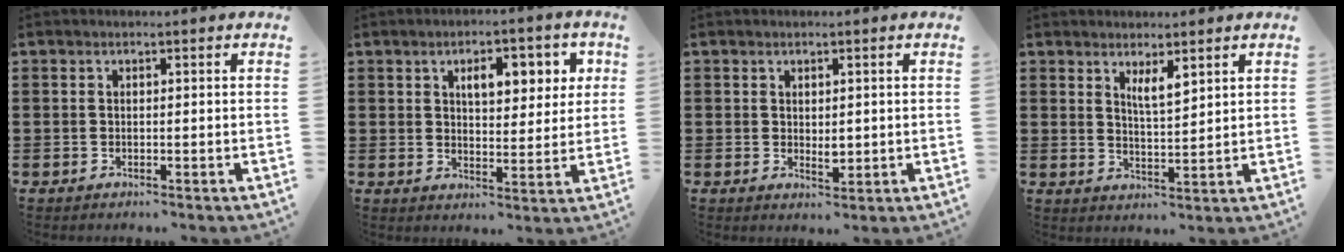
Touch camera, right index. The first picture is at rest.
{"total": 6.7, "force": [2.9, 3.0, 5.3], "torque": [-0.073, -0.004, 0.039]}
{"total": 2.3, "force": [0.0, 1.2, 2.0], "torque": [-0.030, 0.000, -0.001]}
{"total": 3.2, "force": [2.2, 0.6, 2.2], "torque": [-0.039, 0.000, 0.037]}